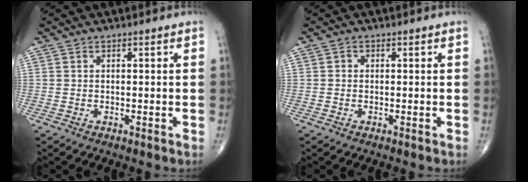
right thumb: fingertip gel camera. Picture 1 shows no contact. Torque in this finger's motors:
{"motor_torque": [-0.26, 0.28, 0.18, 0.08, 0.02]}